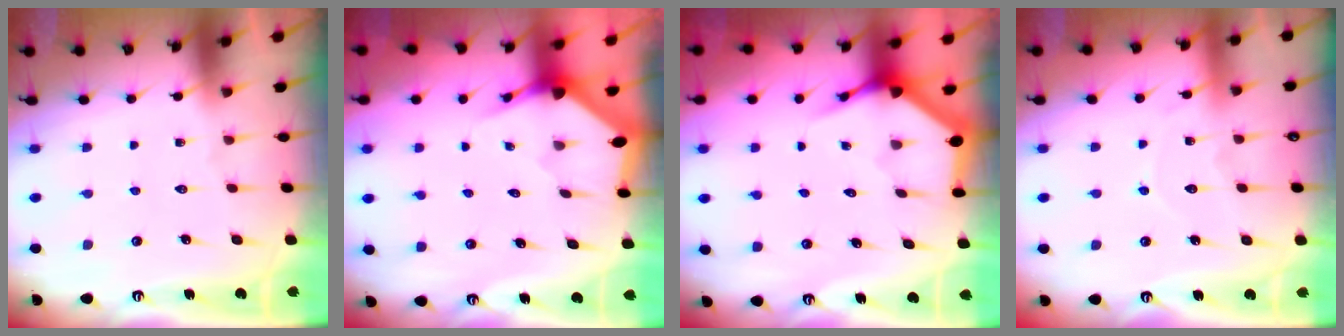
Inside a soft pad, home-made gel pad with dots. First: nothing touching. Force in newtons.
{"total": 3.0, "press": 3.0, "slide": 0.1}
{"total": 3.8, "press": 3.8, "slide": 0.4}
{"total": 5.9, "press": 5.8, "slide": 0.5}